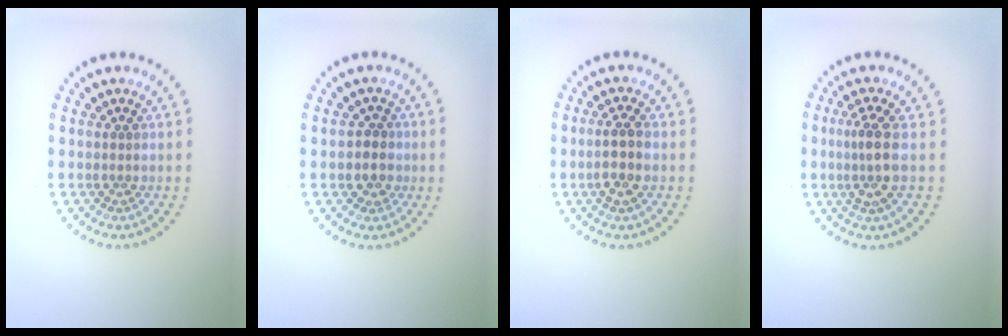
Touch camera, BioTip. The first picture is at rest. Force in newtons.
{"total": 2.3, "press": 2.2, "slide": 0.9}
{"total": 2.6, "press": 2.4, "slide": 1.0}
{"total": 2.7, "press": 2.3, "slide": 1.5}